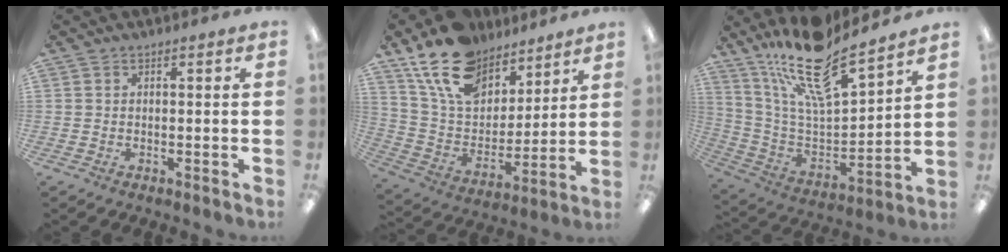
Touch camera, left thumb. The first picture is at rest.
{"total": 18.4, "force": [12.9, 10.7, 7.7], "torque": [-0.155, -0.065, 0.240]}
{"total": 18.8, "force": [15.2, 5.1, 9.9], "torque": [-0.185, -0.108, 0.261]}